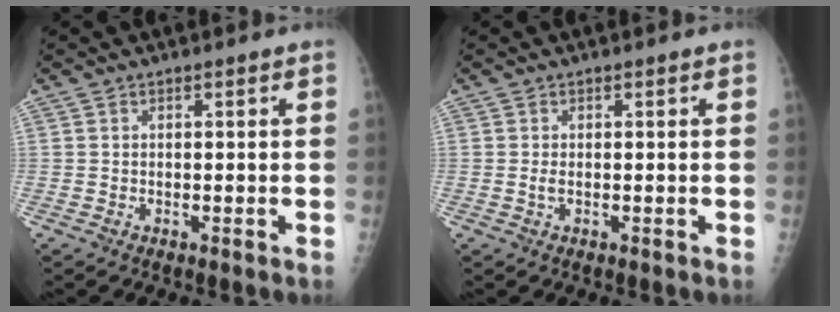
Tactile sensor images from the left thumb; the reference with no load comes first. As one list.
[{"total": 1.0, "force": [0.0, 0.4, 0.9], "torque": [-0.022, -0.003, 0.001]}]